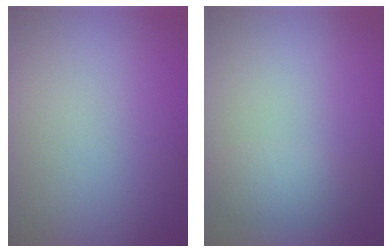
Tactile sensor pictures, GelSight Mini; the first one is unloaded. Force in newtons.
{"total": 2.0, "press": 2.0, "slide": 0.1}